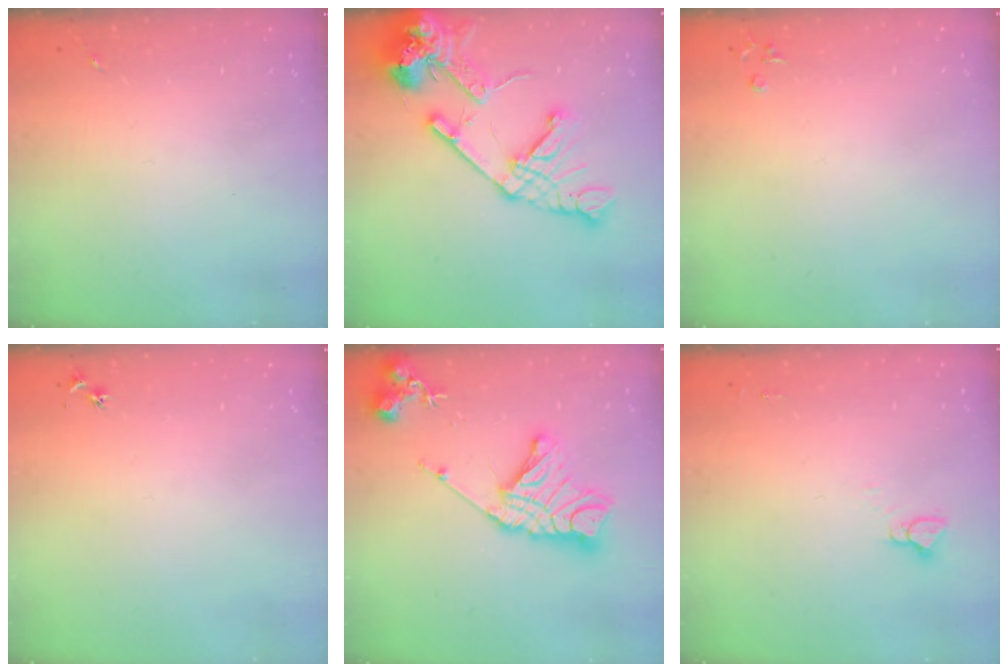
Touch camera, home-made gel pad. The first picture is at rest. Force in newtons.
{"total": 20.8, "press": 20.7, "slide": 2.5}
{"total": 3.3, "press": 3.3, "slide": 0.3}
{"total": 3.0, "press": 2.9, "slide": 0.4}
{"total": 19.1, "press": 19.0, "slide": 1.8}
{"total": 3.3, "press": 3.3, "slide": 0.2}